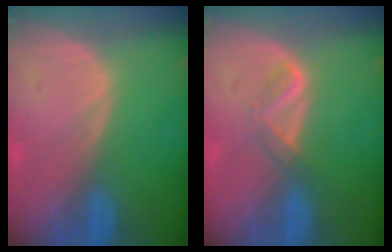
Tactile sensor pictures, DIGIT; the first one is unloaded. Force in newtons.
{"total": 2.4, "press": 2.4, "slide": 0.7}